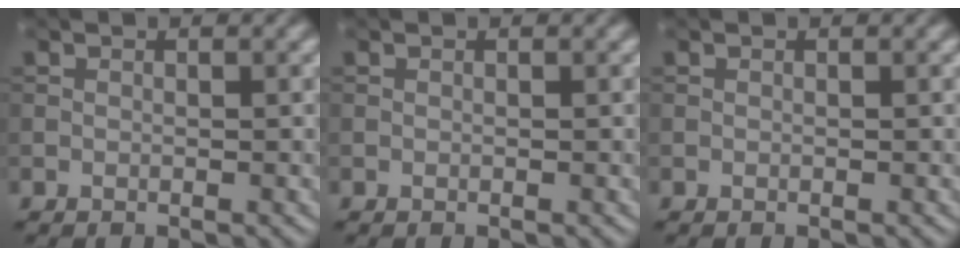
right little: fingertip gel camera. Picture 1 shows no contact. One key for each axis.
{"total": 0.0}
{"total": 0.0}